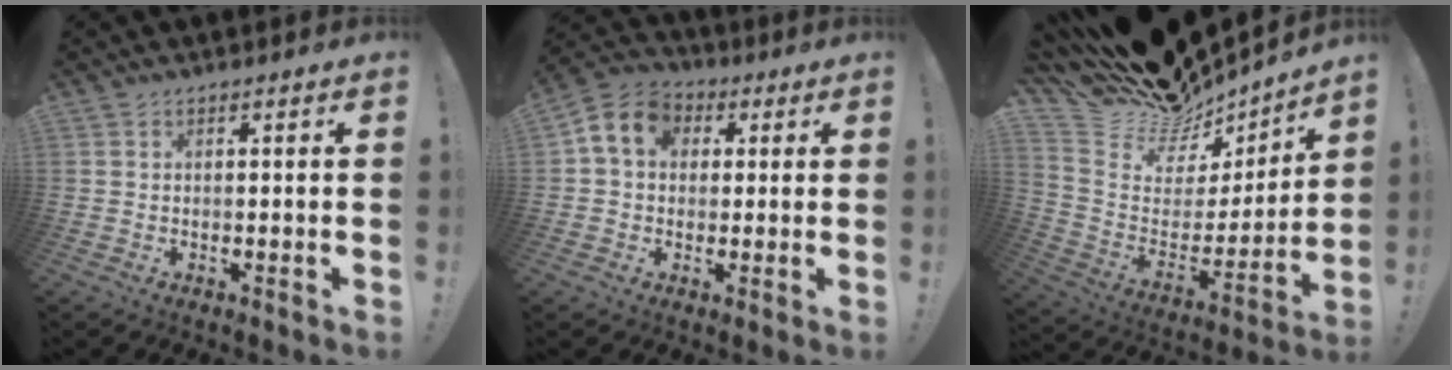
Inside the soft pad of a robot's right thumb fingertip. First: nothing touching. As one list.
[{"total": 9.6, "force": [2.4, 7.7, 5.2], "torque": [-0.080, 0.007, 0.050]}, {"total": 15.1, "force": [13.7, 5.9, 2.7], "torque": [-0.067, -0.113, 0.252]}]